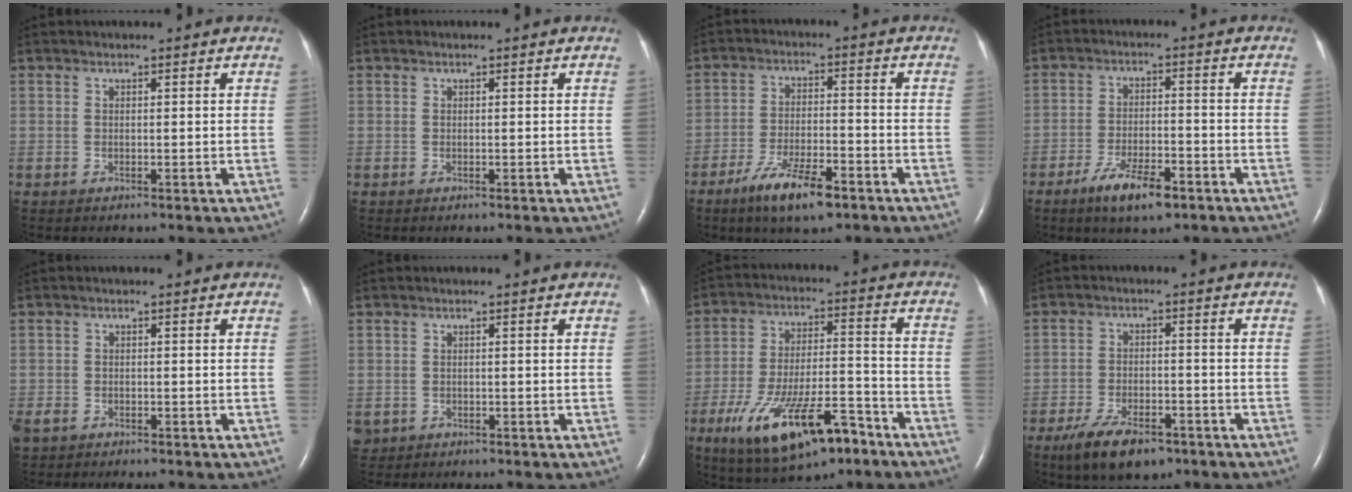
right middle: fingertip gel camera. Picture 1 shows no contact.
{"total": 0.0}
{"total": 8.8, "force": [-5.7, 2.0, 6.4], "torque": [-0.125, -0.012, -0.098]}
{"total": 7.4, "force": [-4.7, 2.0, 5.3], "torque": [-0.104, -0.007, -0.079]}
{"total": 4.2, "force": [-3.1, 2.3, 1.7], "torque": [-0.038, -0.005, -0.050]}
{"total": 2.3, "force": [-1.2, 1.9, 0.4], "torque": [-0.011, 0.001, -0.017]}
{"total": 16.8, "force": [-9.8, 4.9, 12.8], "torque": [-0.227, -0.007, -0.157]}
{"total": 8.7, "force": [-5.9, 3.4, 5.4], "torque": [-0.104, -0.009, -0.099]}